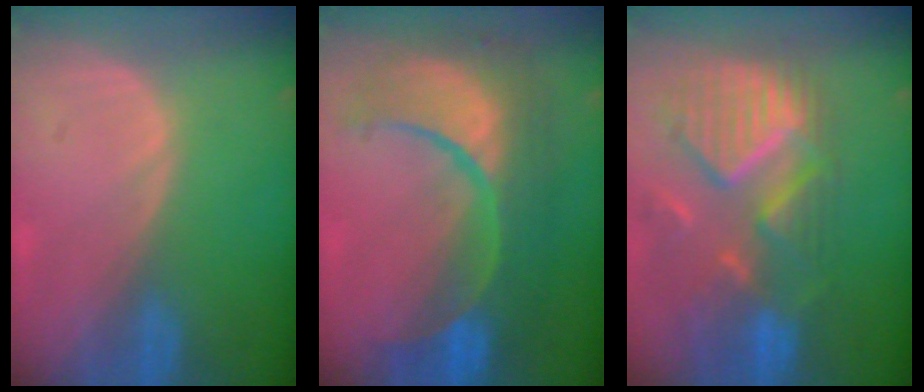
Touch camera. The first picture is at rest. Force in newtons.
{"total": 12.5, "press": 12.4, "slide": 1.4}
{"total": 12.2, "press": 10.5, "slide": 6.1}